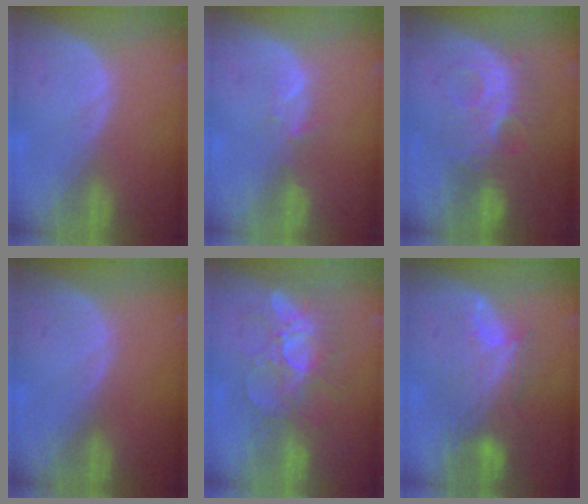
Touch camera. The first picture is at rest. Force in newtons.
{"total": 1.7, "press": 1.5, "slide": 0.8}
{"total": 9.3, "press": 8.4, "slide": 4.0}
{"total": 0.0}
{"total": 9.2, "press": 8.2, "slide": 4.3}
{"total": 8.3, "press": 7.7, "slide": 3.3}